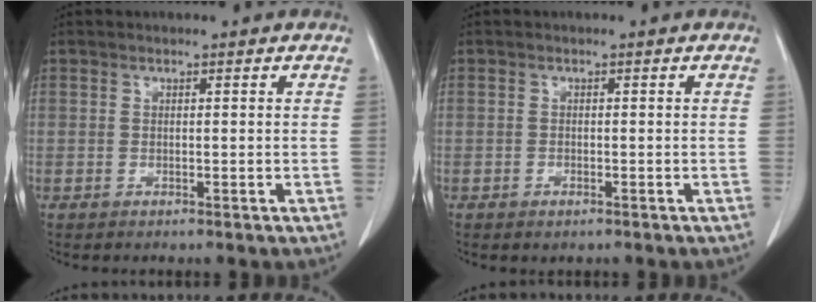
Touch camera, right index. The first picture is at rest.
{"total": 0.8, "force": [-0.4, 0.5, 0.5], "torque": [-0.011, 0.000, 0.002]}